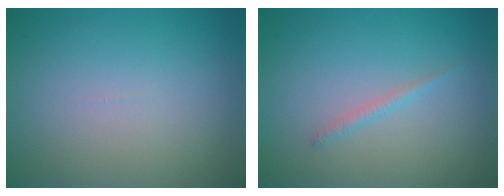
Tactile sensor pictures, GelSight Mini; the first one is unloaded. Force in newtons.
{"total": 0.8, "press": 0.8, "slide": 0.0}